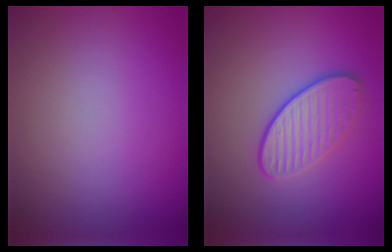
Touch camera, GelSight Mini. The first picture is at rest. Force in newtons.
{"total": 3.5, "press": 3.2, "slide": 1.4}